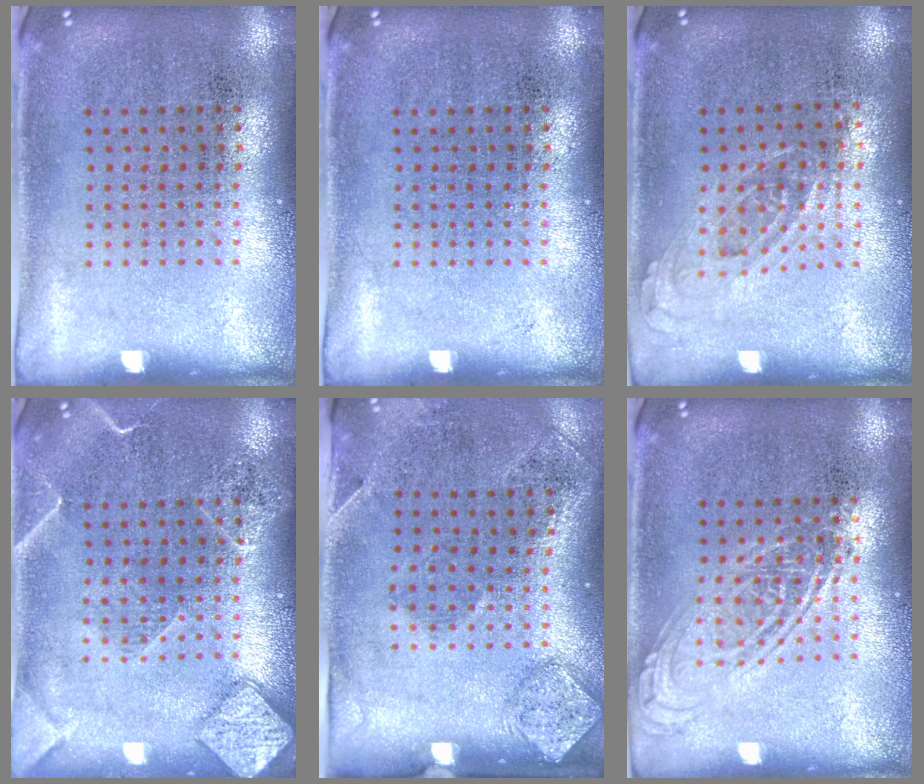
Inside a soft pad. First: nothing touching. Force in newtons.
{"total": 0.0}
{"total": 0.8, "press": 0.7, "slide": 0.4}
{"total": 2.8, "press": 2.8, "slide": 0.3}
{"total": 1.9, "press": 1.2, "slide": 1.5}
{"total": 2.4, "press": 2.3, "slide": 0.3}